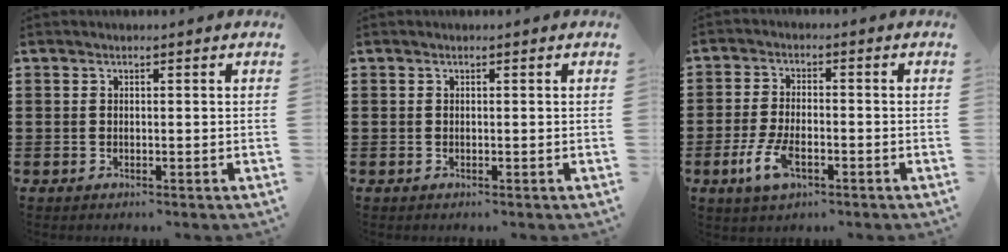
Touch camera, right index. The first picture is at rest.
{"total": 0.0}
{"total": 6.0, "force": [-2.5, 2.6, 4.8], "torque": [-0.111, -0.007, -0.050]}